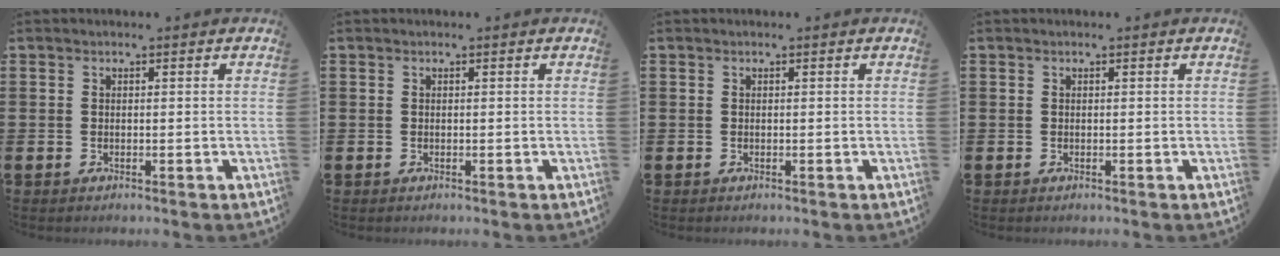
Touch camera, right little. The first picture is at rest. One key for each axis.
{"total": 0.0}
{"total": 0.0}
{"total": 0.0}